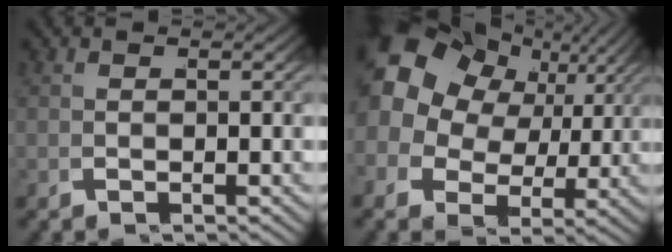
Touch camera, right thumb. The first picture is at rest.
{"total": 14.8, "force": [4.2, 11.0, 9.0], "torque": [-0.167, 0.015, 0.054]}